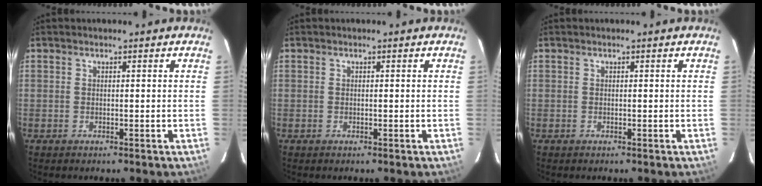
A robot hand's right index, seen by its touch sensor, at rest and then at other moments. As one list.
[{"total": 0.0}, {"total": 0.0}]